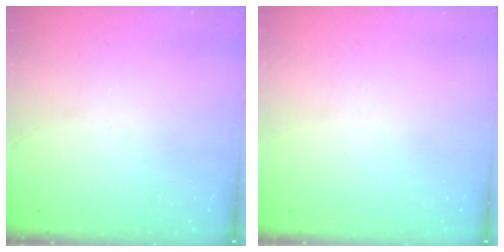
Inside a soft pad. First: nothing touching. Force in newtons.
{"total": 0.0}